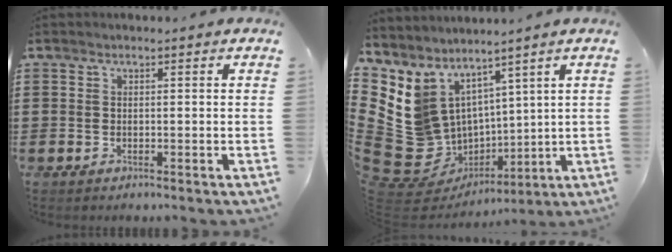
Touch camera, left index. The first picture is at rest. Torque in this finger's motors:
{"motor_torque": [-1.03, 1.11, -0.06, -0.21]}